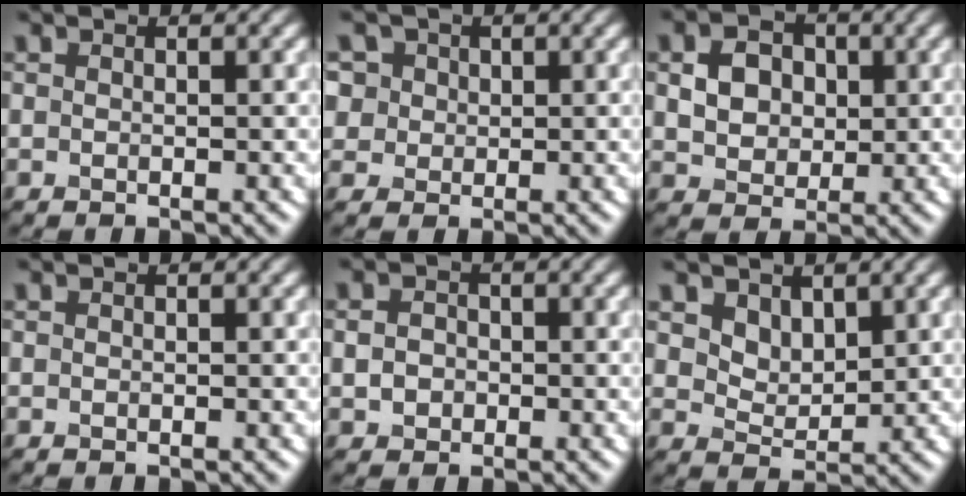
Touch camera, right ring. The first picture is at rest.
{"total": 5.4, "force": [2.6, 4.4, 2.0], "torque": [-0.040, 0.015, 0.032]}
{"total": 3.8, "force": [0.6, 3.1, 2.1], "torque": [-0.044, 0.002, 0.010]}
{"total": 0.0}
{"total": 1.7, "force": [-0.3, 1.6, 0.7], "torque": [-0.012, -0.001, -0.009]}
{"total": 2.4, "force": [1.6, 1.5, 1.1], "torque": [-0.029, -0.014, 0.031]}